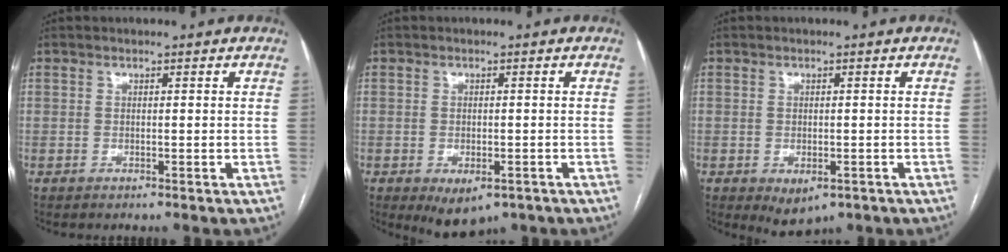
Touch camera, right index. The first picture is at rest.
{"total": 5.3, "force": [-2.9, 2.7, 3.6], "torque": [-0.052, -0.006, -0.032]}
{"total": 4.0, "force": [-1.8, 2.2, 2.8], "torque": [-0.040, -0.005, -0.015]}